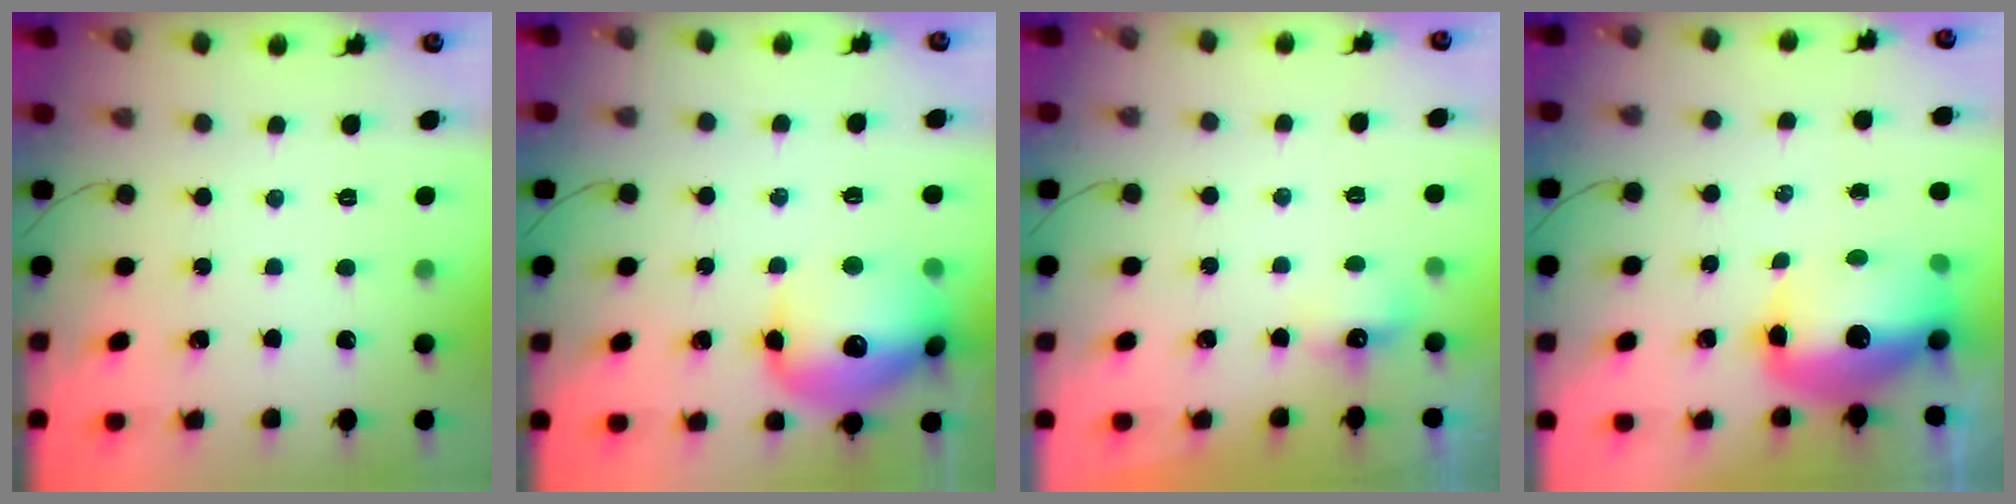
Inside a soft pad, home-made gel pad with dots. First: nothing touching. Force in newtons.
{"total": 17.6, "press": 17.4, "slide": 2.4}
{"total": 5.4, "press": 5.3, "slide": 1.0}
{"total": 14.3, "press": 13.9, "slide": 3.4}